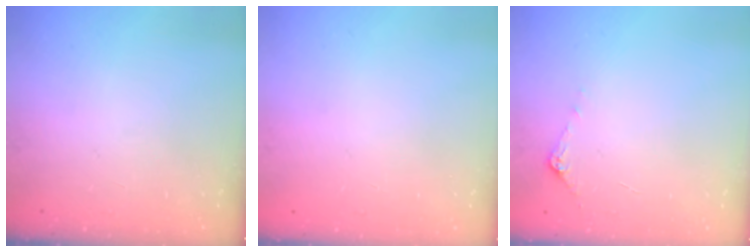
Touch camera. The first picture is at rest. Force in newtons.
{"total": 0.0}
{"total": 5.4, "press": 5.4, "slide": 0.5}